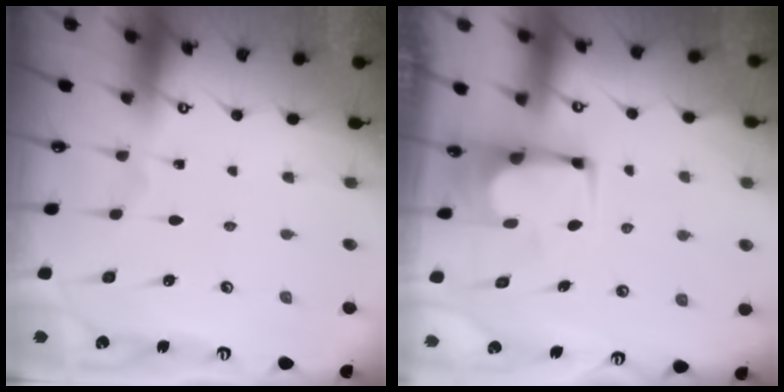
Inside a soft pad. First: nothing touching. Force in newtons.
{"total": 2.5, "press": 2.5, "slide": 0.1}